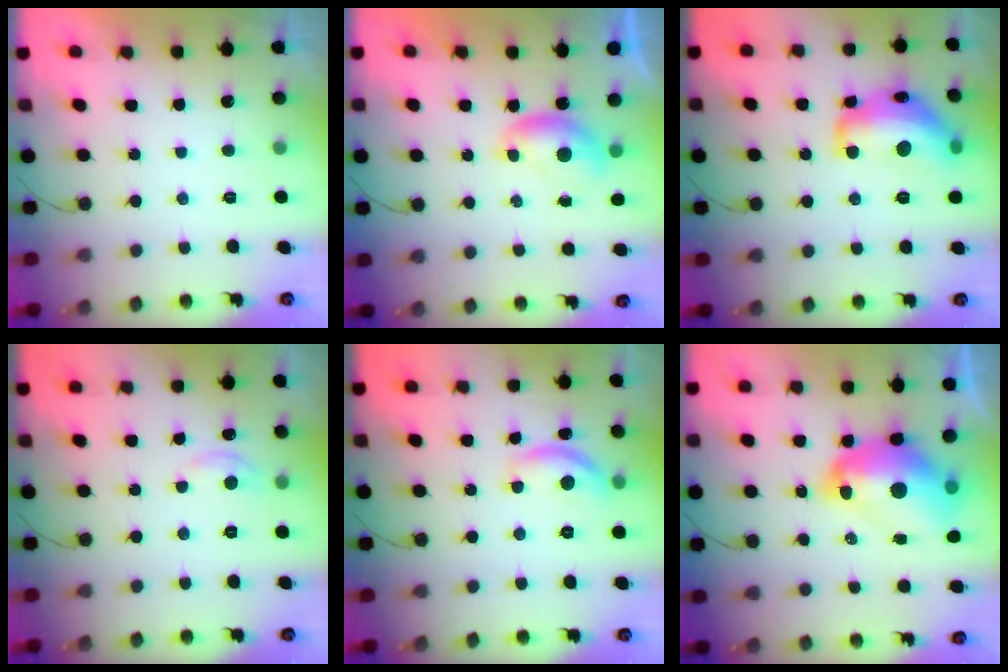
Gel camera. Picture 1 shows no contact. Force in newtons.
{"total": 6.1, "press": 6.1, "slide": 0.9}
{"total": 18.0, "press": 17.9, "slide": 1.0}
{"total": 2.9, "press": 2.8, "slide": 0.4}
{"total": 10.7, "press": 10.6, "slide": 0.5}
{"total": 16.9, "press": 16.8, "slide": 1.7}